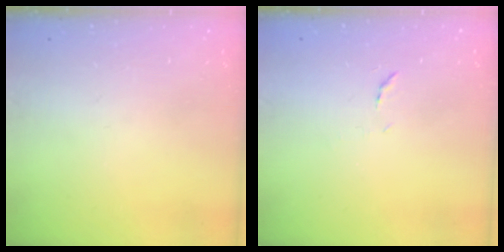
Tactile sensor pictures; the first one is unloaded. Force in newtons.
{"total": 6.3, "press": 6.2, "slide": 0.6}